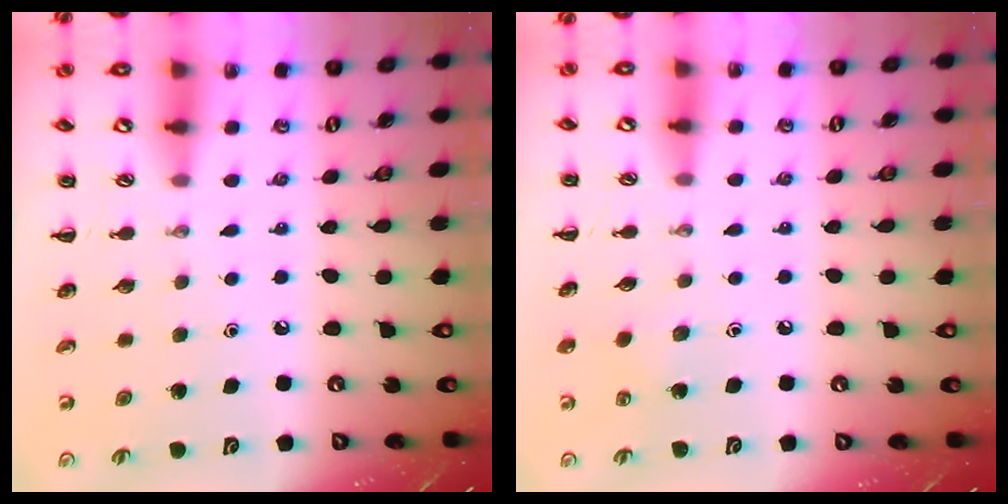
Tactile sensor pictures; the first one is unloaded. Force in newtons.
{"total": 5.0, "press": 4.8, "slide": 1.5}